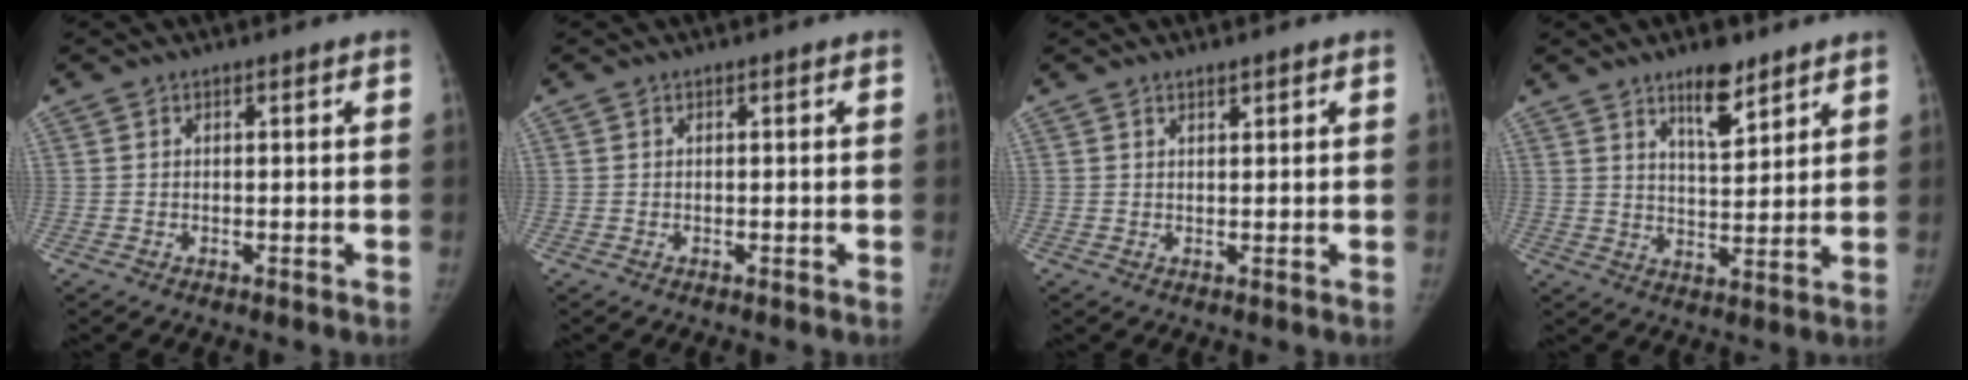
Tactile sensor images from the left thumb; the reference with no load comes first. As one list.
[{"total": 0.0}, {"total": 1.0, "force": [0.9, 0.2, 0.4], "torque": [-0.004, -0.006, 0.016]}, {"total": 8.0, "force": [5.6, 2.8, 5.1], "torque": [-0.061, -0.040, 0.092]}]